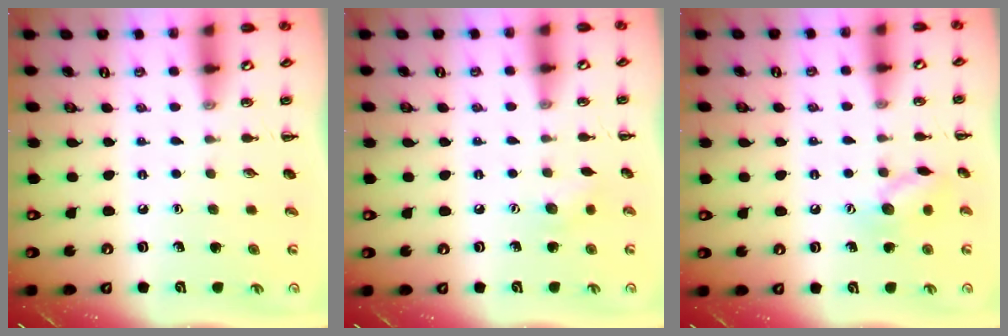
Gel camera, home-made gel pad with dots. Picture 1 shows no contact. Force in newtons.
{"total": 6.2, "press": 6.0, "slide": 1.6}
{"total": 9.5, "press": 9.4, "slide": 0.7}